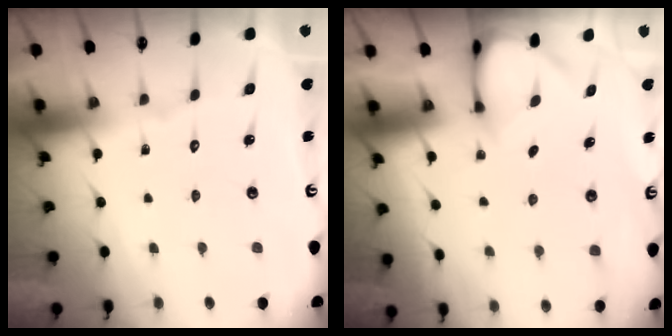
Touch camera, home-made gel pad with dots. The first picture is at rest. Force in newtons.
{"total": 3.0, "press": 3.0, "slide": 0.4}